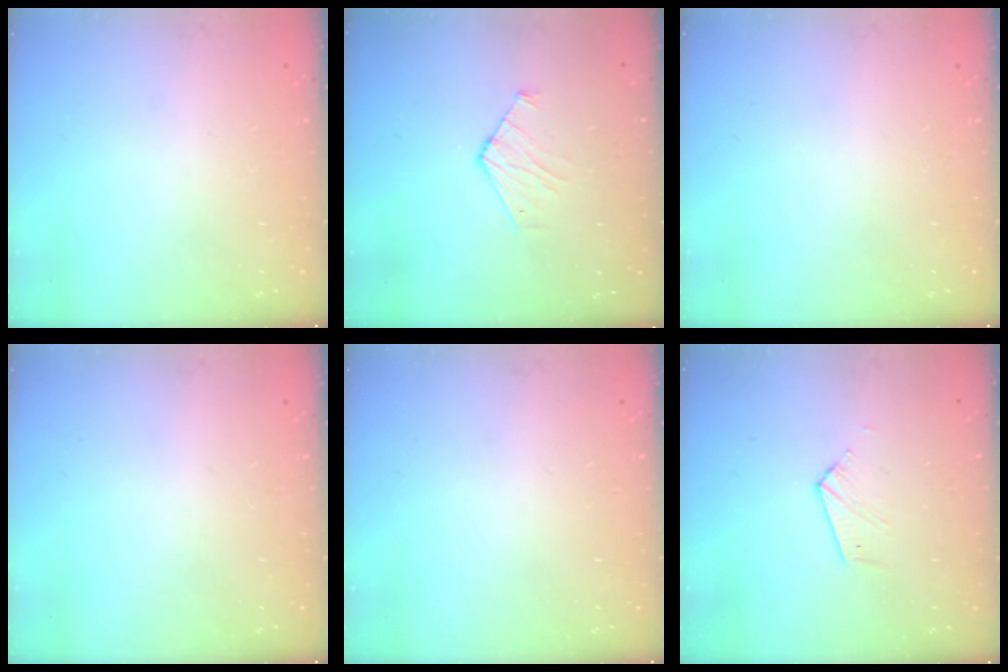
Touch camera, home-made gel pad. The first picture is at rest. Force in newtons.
{"total": 4.7, "press": 4.7, "slide": 0.5}
{"total": 0.0}
{"total": 0.0}
{"total": 0.0}
{"total": 4.0, "press": 4.0, "slide": 0.4}